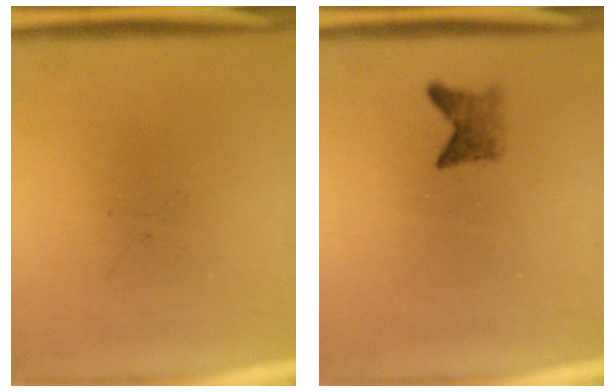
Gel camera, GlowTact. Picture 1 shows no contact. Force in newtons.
{"total": 2.0}